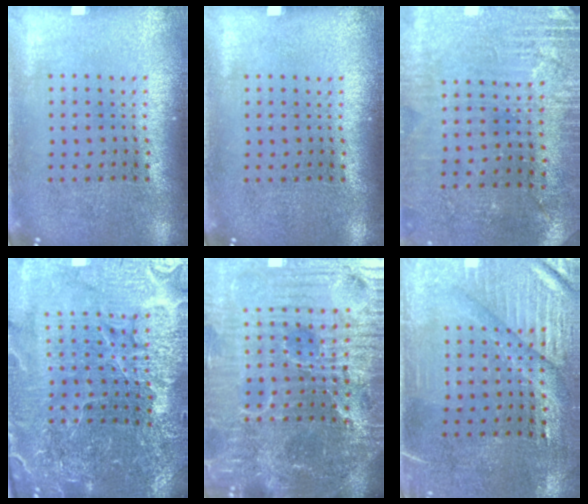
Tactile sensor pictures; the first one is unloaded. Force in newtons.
{"total": 0.0}
{"total": 2.8, "press": 2.7, "slide": 0.8}
{"total": 4.9, "press": 4.7, "slide": 1.4}
{"total": 7.2, "press": 6.5, "slide": 3.2}
{"total": 3.3, "press": 2.9, "slide": 1.5}